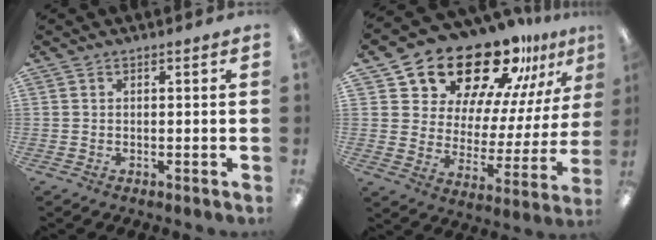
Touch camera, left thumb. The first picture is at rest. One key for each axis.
{"total": 23.0, "fx": 18.9, "fy": 9.7, "fz": 8.9, "tx": -0.149, "ty": -0.138, "tz": 0.333}